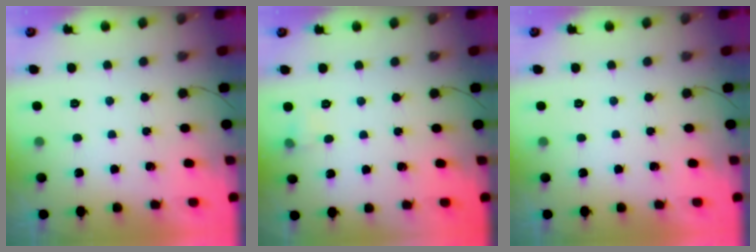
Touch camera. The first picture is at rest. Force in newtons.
{"total": 3.8, "press": 3.5, "slide": 1.3}
{"total": 0.0}